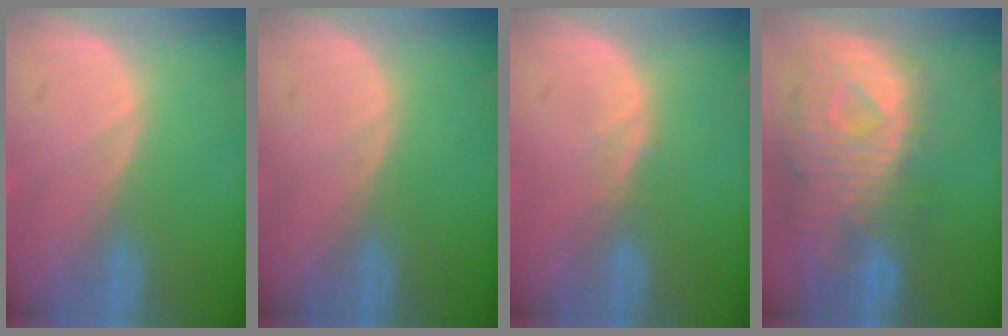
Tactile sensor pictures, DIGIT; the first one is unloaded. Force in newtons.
{"total": 0.0}
{"total": 1.1, "press": 1.1, "slide": 0.1}
{"total": 11.2, "press": 9.7, "slide": 5.6}